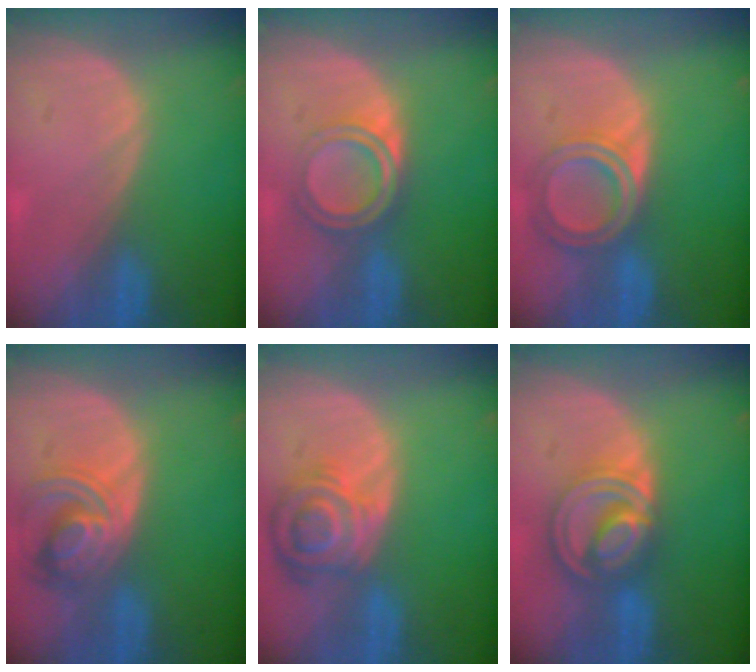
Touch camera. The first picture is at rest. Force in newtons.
{"total": 5.3, "press": 5.0, "slide": 1.8}
{"total": 6.4, "press": 5.7, "slide": 3.0}
{"total": 7.4, "press": 6.7, "slide": 3.2}
{"total": 8.3, "press": 7.3, "slide": 3.9}
{"total": 8.8, "press": 7.4, "slide": 4.7}